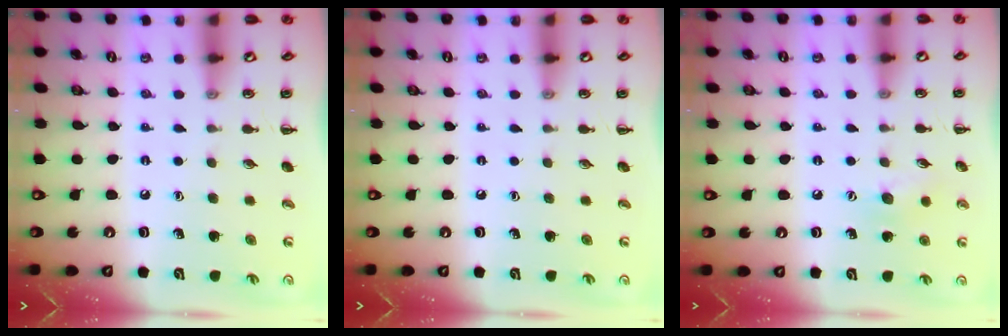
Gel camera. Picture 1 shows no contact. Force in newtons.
{"total": 0.0}
{"total": 6.8, "press": 6.6, "slide": 1.6}